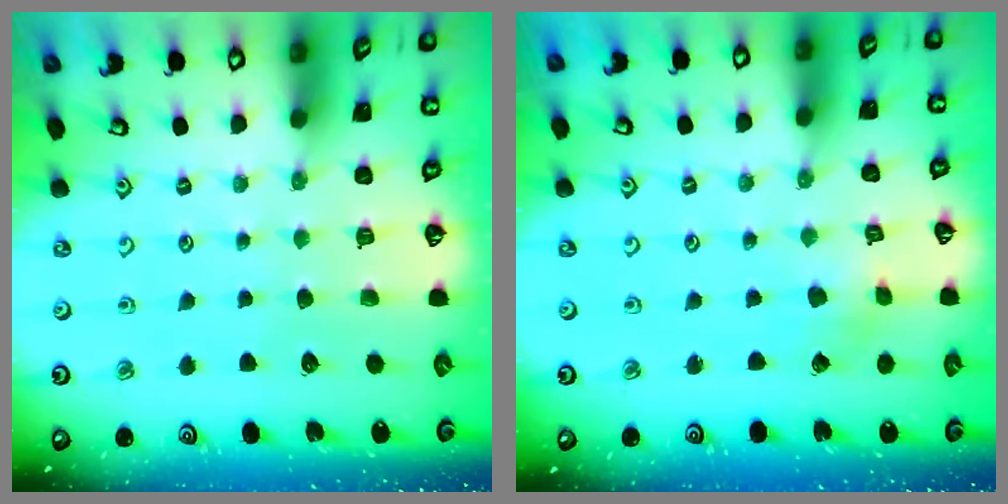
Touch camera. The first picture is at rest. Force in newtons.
{"total": 2.4, "press": 2.4, "slide": 0.3}